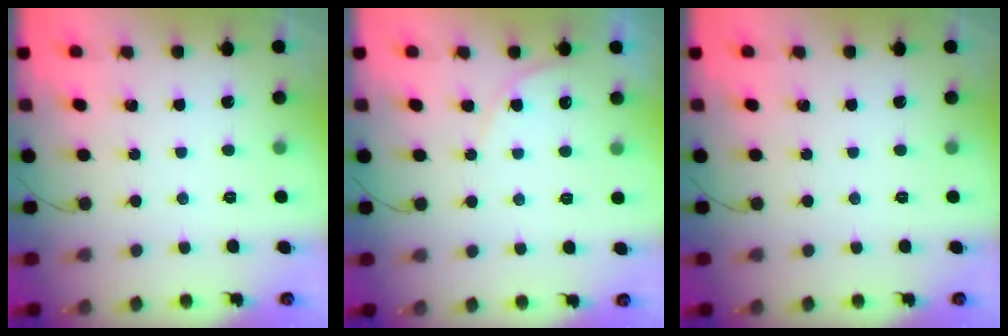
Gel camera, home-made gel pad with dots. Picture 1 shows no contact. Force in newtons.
{"total": 4.8, "press": 4.8, "slide": 0.5}
{"total": 0.0}